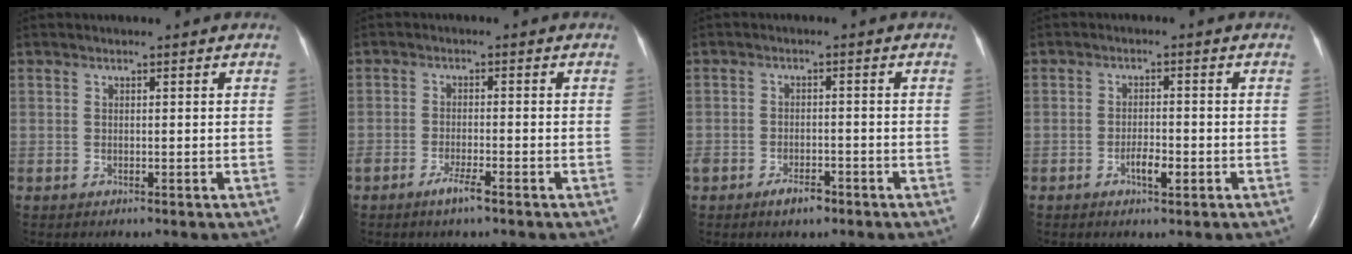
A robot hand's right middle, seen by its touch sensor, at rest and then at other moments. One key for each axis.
{"total": 2.8, "fx": -2.0, "fy": 0.1, "fz": 2.0, "tx": -0.045, "ty": -0.003, "tz": -0.037}
{"total": 3.1, "fx": -2.2, "fy": 1.3, "fz": 1.8, "tx": -0.035, "ty": 0.001, "tz": -0.033}
{"total": 2.8, "fx": -1.3, "fy": 0.8, "fz": 2.4, "tx": -0.044, "ty": 0.001, "tz": -0.019}